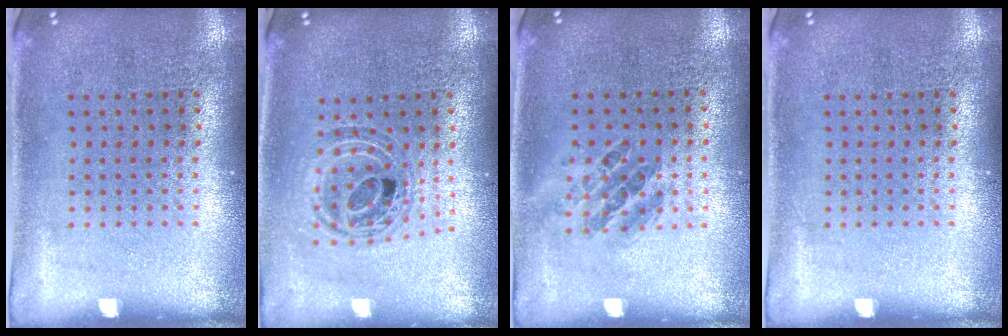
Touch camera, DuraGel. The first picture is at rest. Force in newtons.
{"total": 0.8, "press": 0.8, "slide": 0.2}
{"total": 1.0, "press": 0.8, "slide": 0.5}
{"total": 0.0}